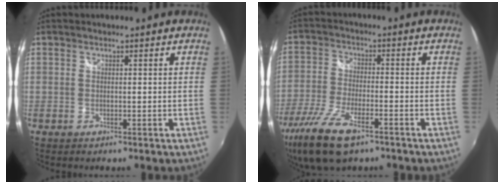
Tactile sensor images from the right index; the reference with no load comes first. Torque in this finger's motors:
{"motor_torque": [1.26, -0.88, 0.56, 0.11]}